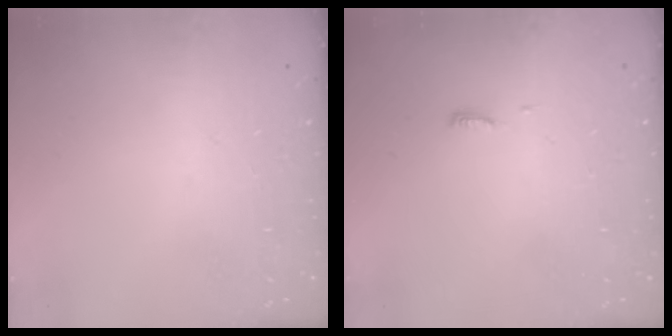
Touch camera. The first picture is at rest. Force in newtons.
{"total": 3.9, "press": 3.9, "slide": 0.5}